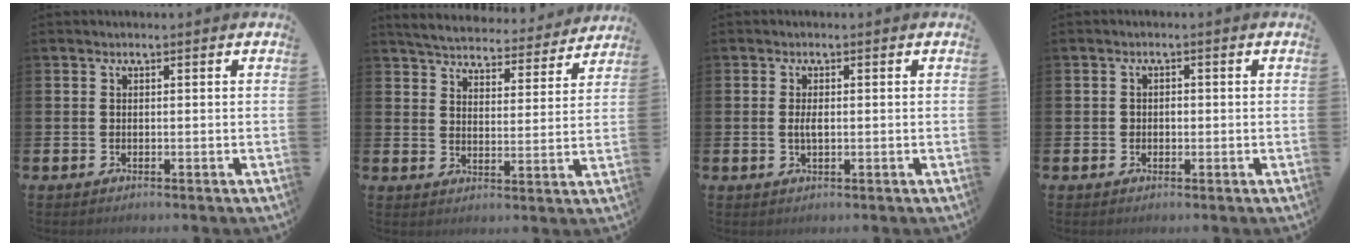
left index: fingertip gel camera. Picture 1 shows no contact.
{"total": 5.2, "force": [5.1, 0.7, 0.7], "torque": [-0.033, -0.040, 0.086]}
{"total": 2.2, "force": [0.0, 0.9, 2.1], "torque": [-0.037, 0.000, -0.002]}
{"total": 1.1, "force": [-0.1, 0.9, 0.5], "torque": [-0.008, 0.006, -0.004]}